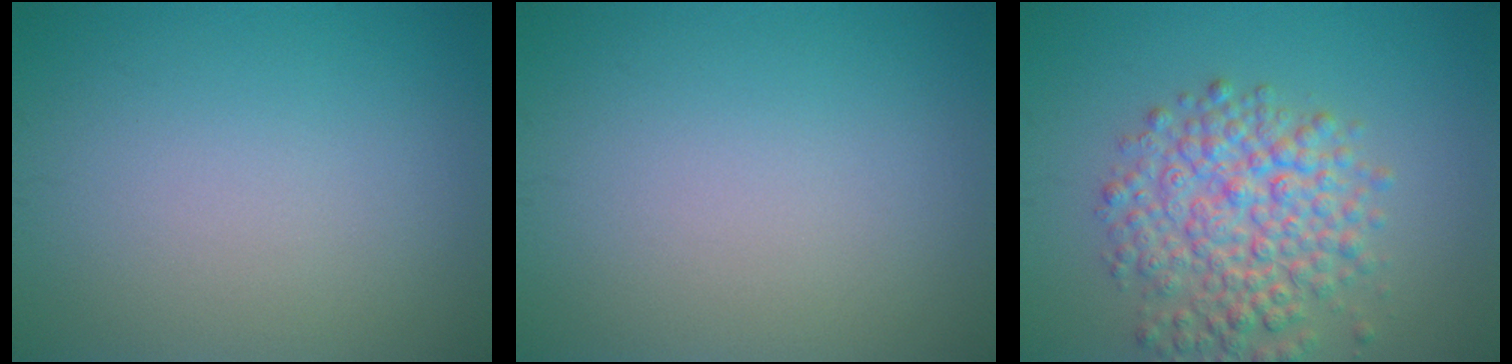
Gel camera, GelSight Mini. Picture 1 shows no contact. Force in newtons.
{"total": 0.0}
{"total": 6.3, "press": 6.3, "slide": 0.3}